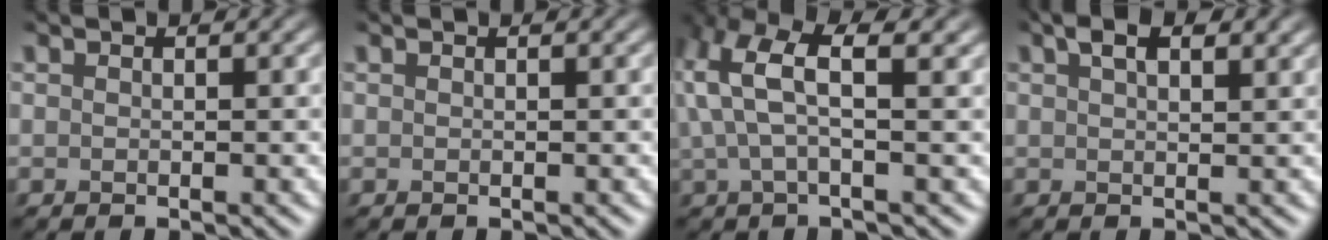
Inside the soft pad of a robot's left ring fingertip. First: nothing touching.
{"total": 0.0}
{"total": 6.1, "force": [2.6, 2.1, 5.1], "torque": [-0.115, 0.018, 0.046]}
{"total": 3.2, "force": [1.8, 1.3, 2.3], "torque": [-0.040, 0.008, 0.030]}